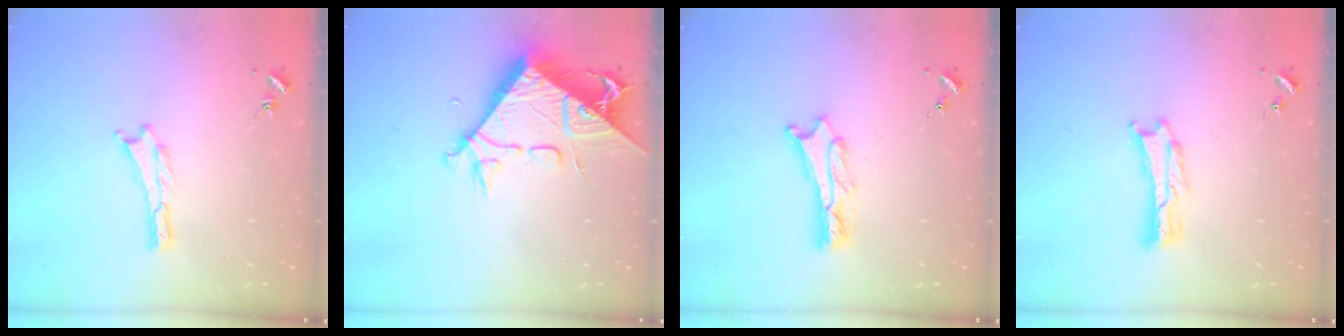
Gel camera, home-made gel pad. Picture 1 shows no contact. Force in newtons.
{"total": 9.7, "press": 9.7, "slide": 1.3}
{"total": 2.6, "press": 2.6, "slide": 0.3}
{"total": 1.0, "press": 1.0, "slide": 0.2}